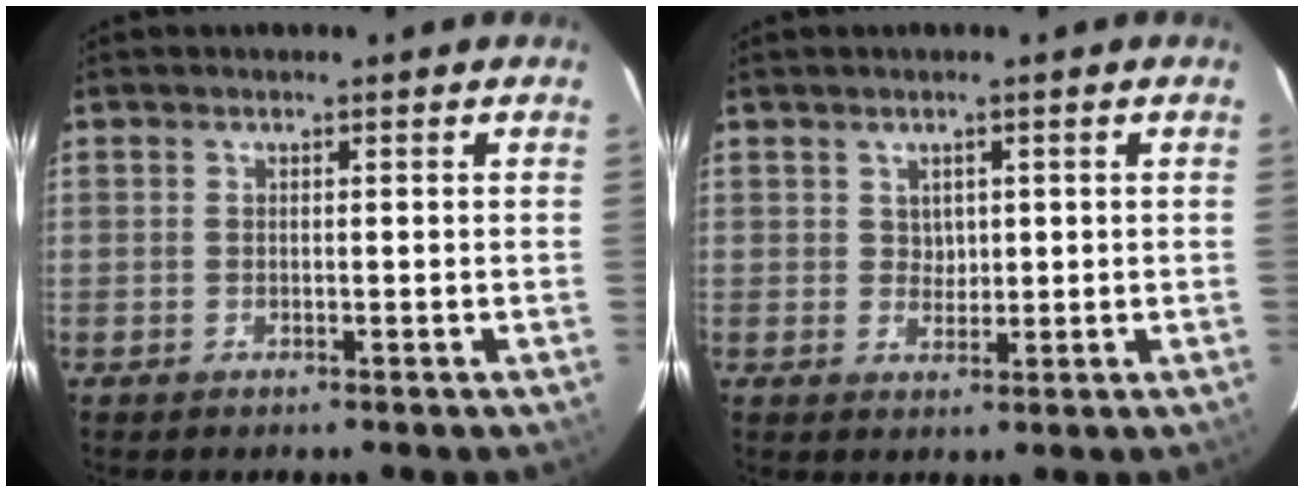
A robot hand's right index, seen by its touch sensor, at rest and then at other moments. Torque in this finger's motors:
{"motor_torque": [-0.28, 0.02, -0.05, 0.00]}